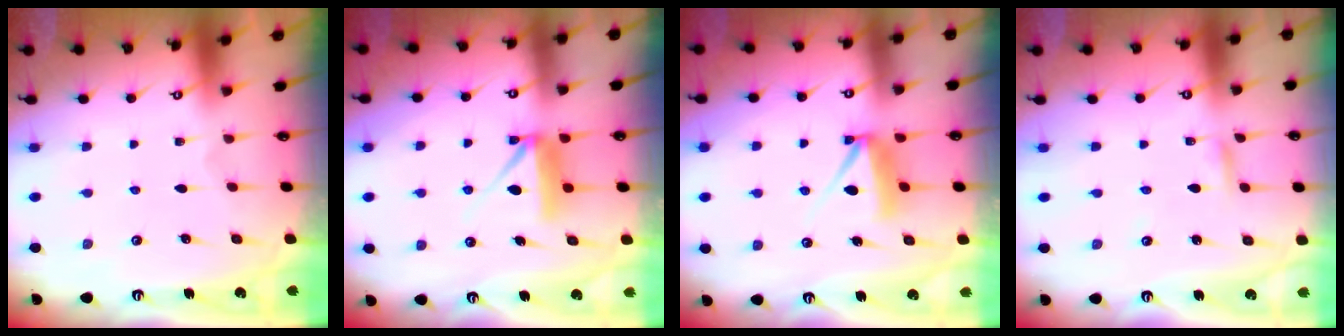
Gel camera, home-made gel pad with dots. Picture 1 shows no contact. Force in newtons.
{"total": 7.8, "press": 7.7, "slide": 0.5}
{"total": 7.1, "press": 7.0, "slide": 0.8}
{"total": 2.1, "press": 2.1, "slide": 0.1}